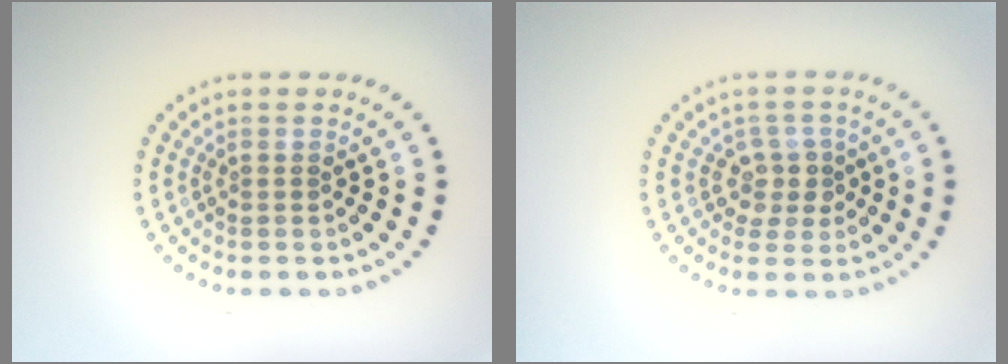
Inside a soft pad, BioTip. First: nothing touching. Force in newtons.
{"total": 2.3, "press": 1.9, "slide": 1.2}